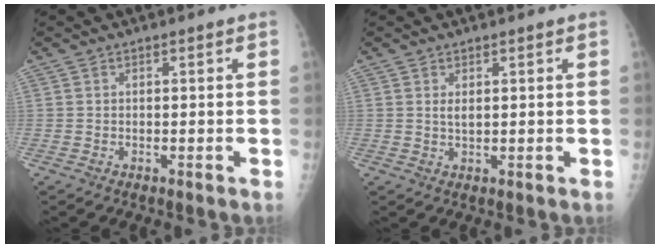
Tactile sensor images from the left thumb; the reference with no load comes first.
{"total": 1.5, "force": [0.7, 0.6, 1.2], "torque": [-0.020, -0.006, 0.016]}